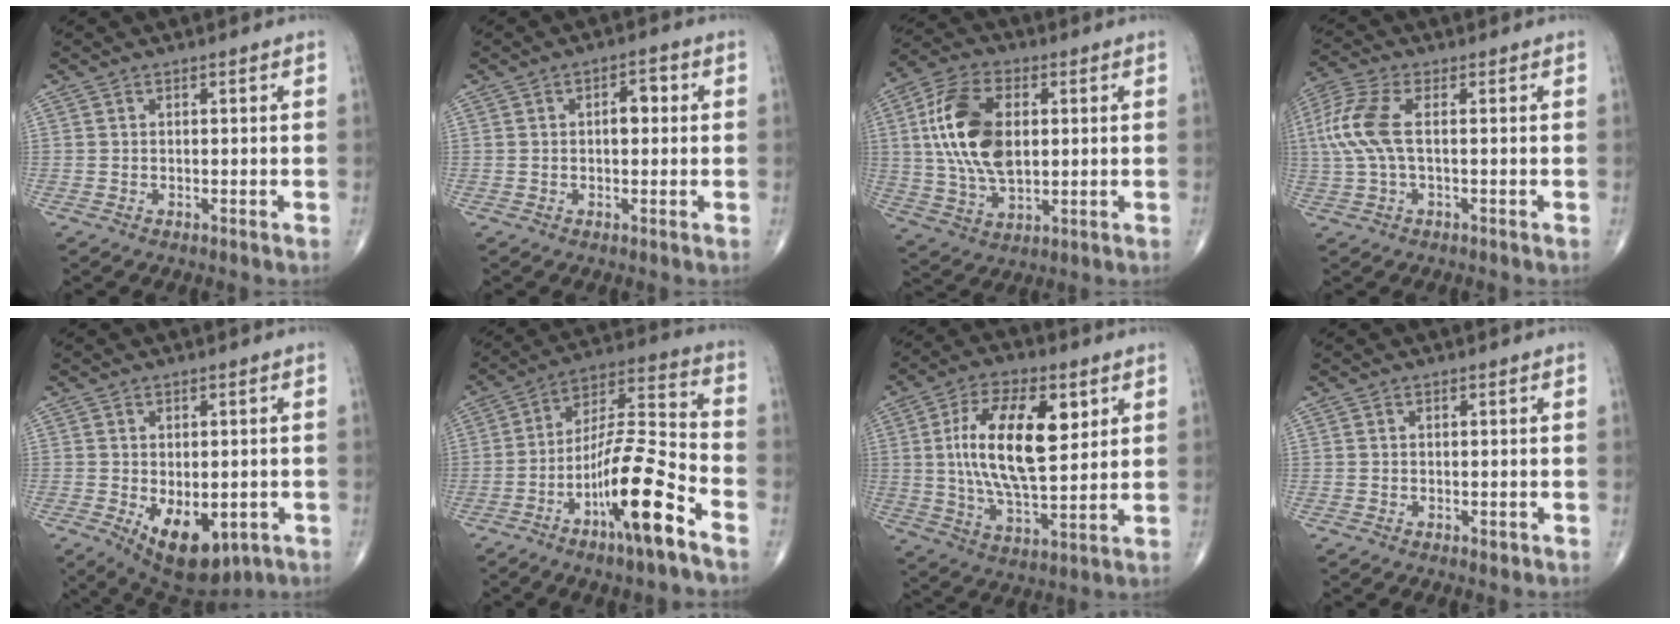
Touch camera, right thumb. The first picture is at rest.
{"total": 3.5, "force": [0.4, 1.8, 3.0], "torque": [-0.037, 0.009, 0.003]}
{"total": 16.1, "force": [2.4, 9.0, 13.1], "torque": [-0.254, 0.003, 0.047]}
{"total": 10.4, "force": [0.0, 4.5, 9.4], "torque": [-0.238, 0.022, -0.004]}
{"total": 11.6, "force": [-3.7, 6.4, 8.9], "torque": [-0.117, -0.008, -0.036]}
{"total": 16.7, "force": [-8.9, 2.5, 13.9], "torque": [-0.262, 0.060, -0.155]}
{"total": 18.2, "force": [4.4, 8.0, 15.7], "torque": [-0.270, -0.012, 0.080]}
{"total": 0.7, "force": [-0.4, 0.3, 0.5], "torque": [-0.007, -0.002, -0.005]}